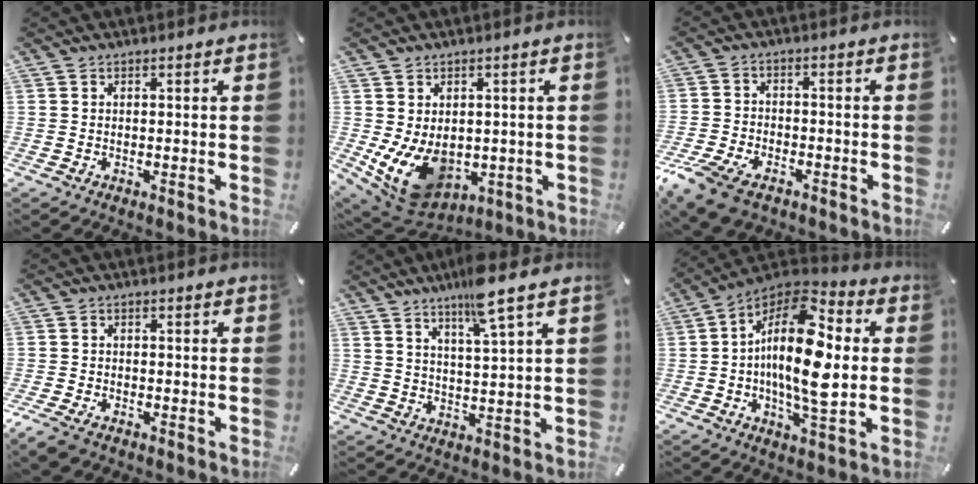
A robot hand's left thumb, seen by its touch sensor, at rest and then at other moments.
{"total": 11.7, "force": [-2.6, 8.9, 7.1], "torque": [-0.134, -0.002, -0.040]}
{"total": 9.3, "force": [-6.3, 4.8, 4.9], "torque": [-0.109, 0.024, -0.119]}
{"total": 3.4, "force": [-2.4, 1.8, 1.6], "torque": [-0.047, 0.006, -0.051]}
{"total": 8.4, "force": [6.1, 0.2, 5.8], "torque": [-0.105, -0.025, 0.102]}
{"total": 18.8, "force": [0.1, 7.7, 17.2], "torque": [-0.347, -0.019, -0.009]}